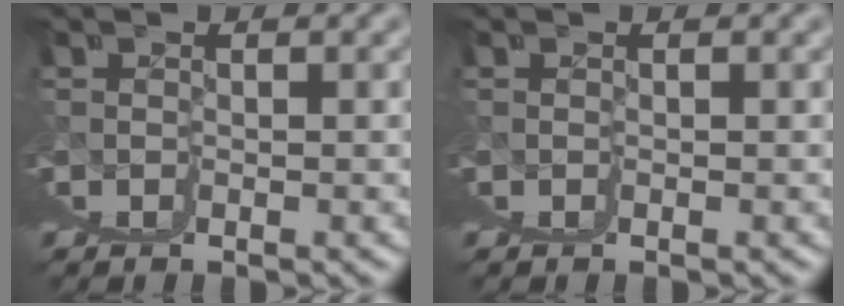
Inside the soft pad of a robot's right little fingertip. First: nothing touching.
{"total": 0.0}